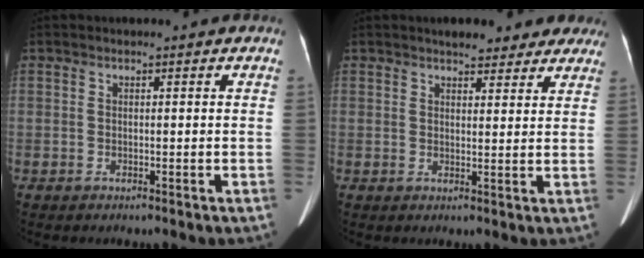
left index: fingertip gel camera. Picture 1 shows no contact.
{"total": 7.5, "force": [6.3, 2.7, 3.1], "torque": [-0.020, 0.010, 0.068]}